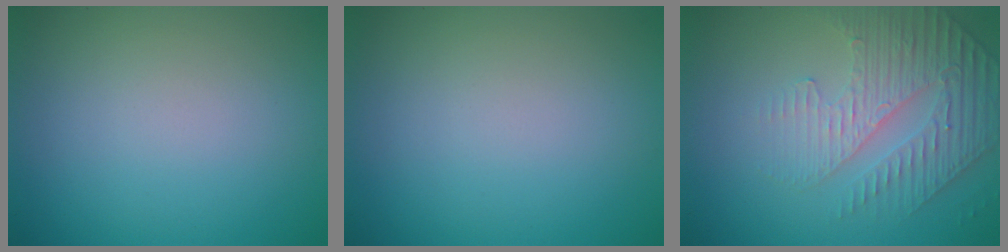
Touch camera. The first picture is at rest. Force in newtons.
{"total": 0.0}
{"total": 4.7, "press": 3.4, "slide": 3.3}